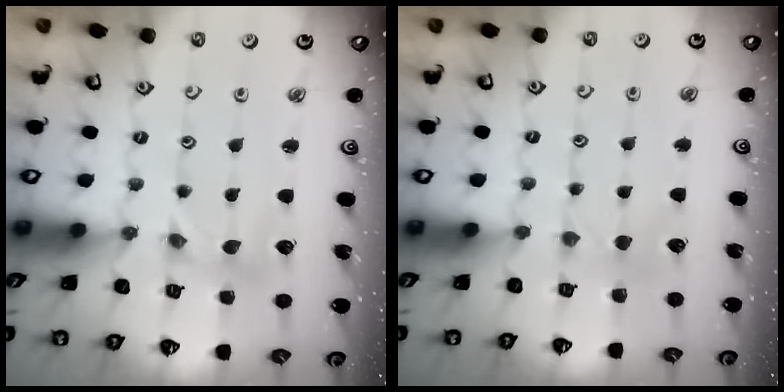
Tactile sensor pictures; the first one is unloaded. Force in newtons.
{"total": 2.0, "press": 2.0, "slide": 0.4}